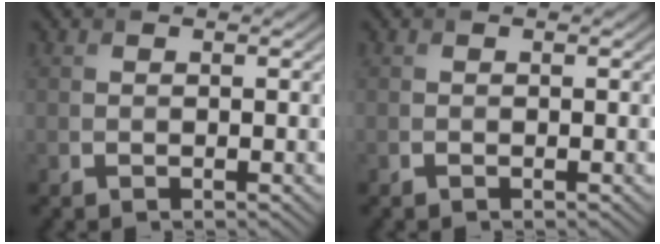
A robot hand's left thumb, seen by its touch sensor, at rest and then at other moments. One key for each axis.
{"total": 0.0}